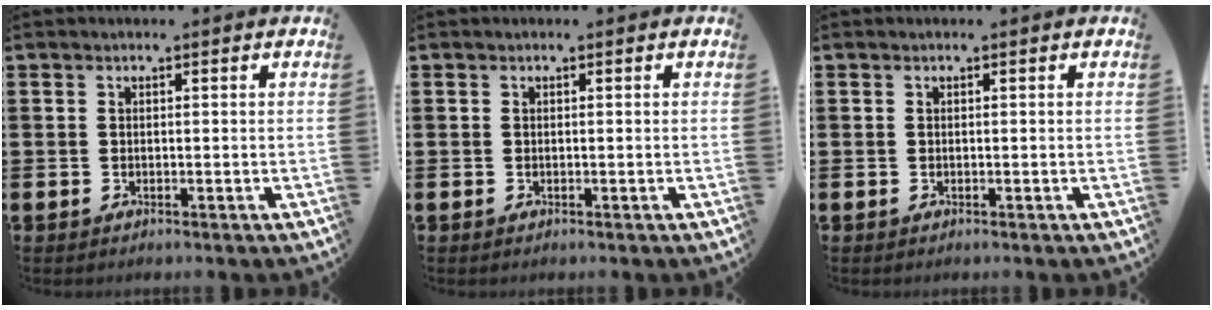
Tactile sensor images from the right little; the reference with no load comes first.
{"total": 0.0}
{"total": 0.0}